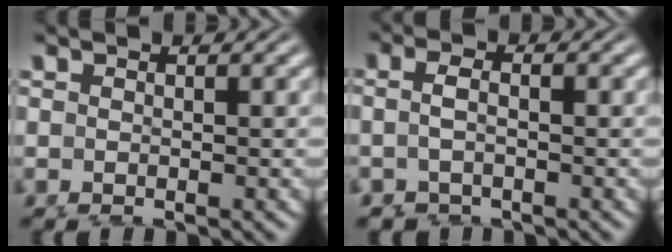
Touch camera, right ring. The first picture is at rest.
{"total": 2.6, "force": [-0.6, 2.0, 1.6], "torque": [-0.033, 0.000, -0.015]}